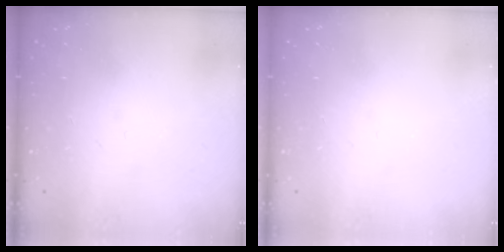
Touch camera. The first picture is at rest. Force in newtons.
{"total": 0.0}